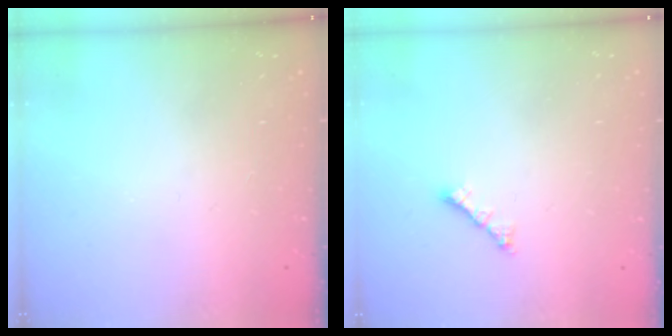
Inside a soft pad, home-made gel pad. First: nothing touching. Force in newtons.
{"total": 1.8, "press": 1.7, "slide": 0.6}